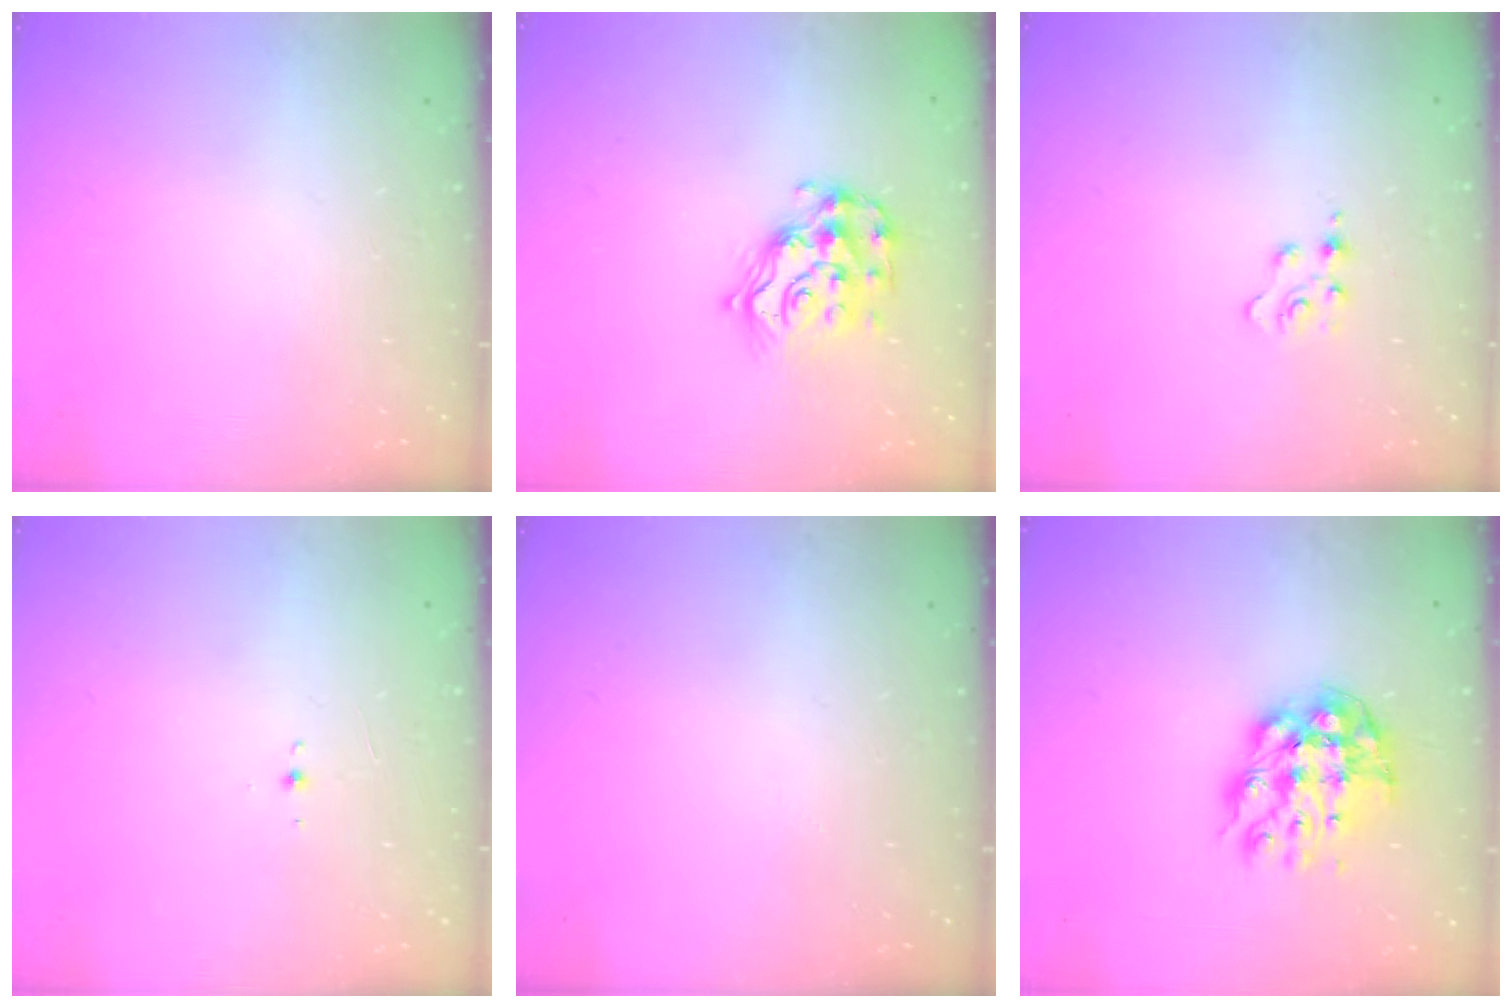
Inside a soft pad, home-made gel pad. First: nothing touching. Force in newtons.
{"total": 12.8, "press": 12.8, "slide": 0.6}
{"total": 2.4, "press": 2.4, "slide": 0.3}
{"total": 3.2, "press": 3.2, "slide": 0.4}
{"total": 0.0}
{"total": 12.6, "press": 12.6, "slide": 0.9}